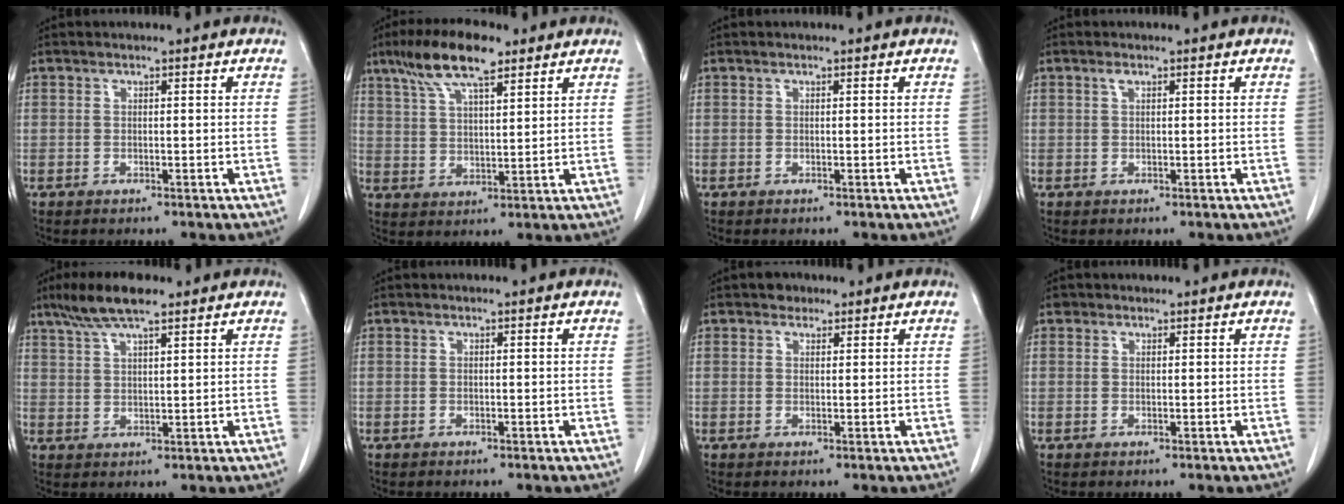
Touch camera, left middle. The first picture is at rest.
{"total": 10.6, "force": [7.2, 2.6, 7.3], "torque": [-0.142, 0.019, 0.130]}
{"total": 0.0}
{"total": 0.7, "force": [0.4, 0.2, 0.5], "torque": [-0.011, 0.002, 0.006]}
{"total": 7.6, "force": [5.6, 1.3, 4.9], "torque": [-0.101, 0.015, 0.103]}
{"total": 0.0}
{"total": 1.8, "force": [1.2, 1.2, 0.4], "torque": [-0.005, 0.004, 0.017]}
{"total": 0.8, "force": [0.6, 0.6, 0.0], "torque": [0.002, 0.001, 0.008]}